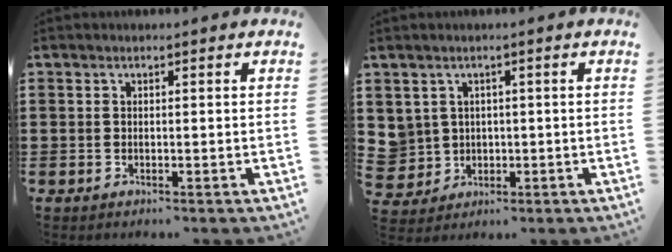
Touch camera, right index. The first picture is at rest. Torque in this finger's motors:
{"motor_torque": [1.08, 1.06, 0.04, 0.00]}